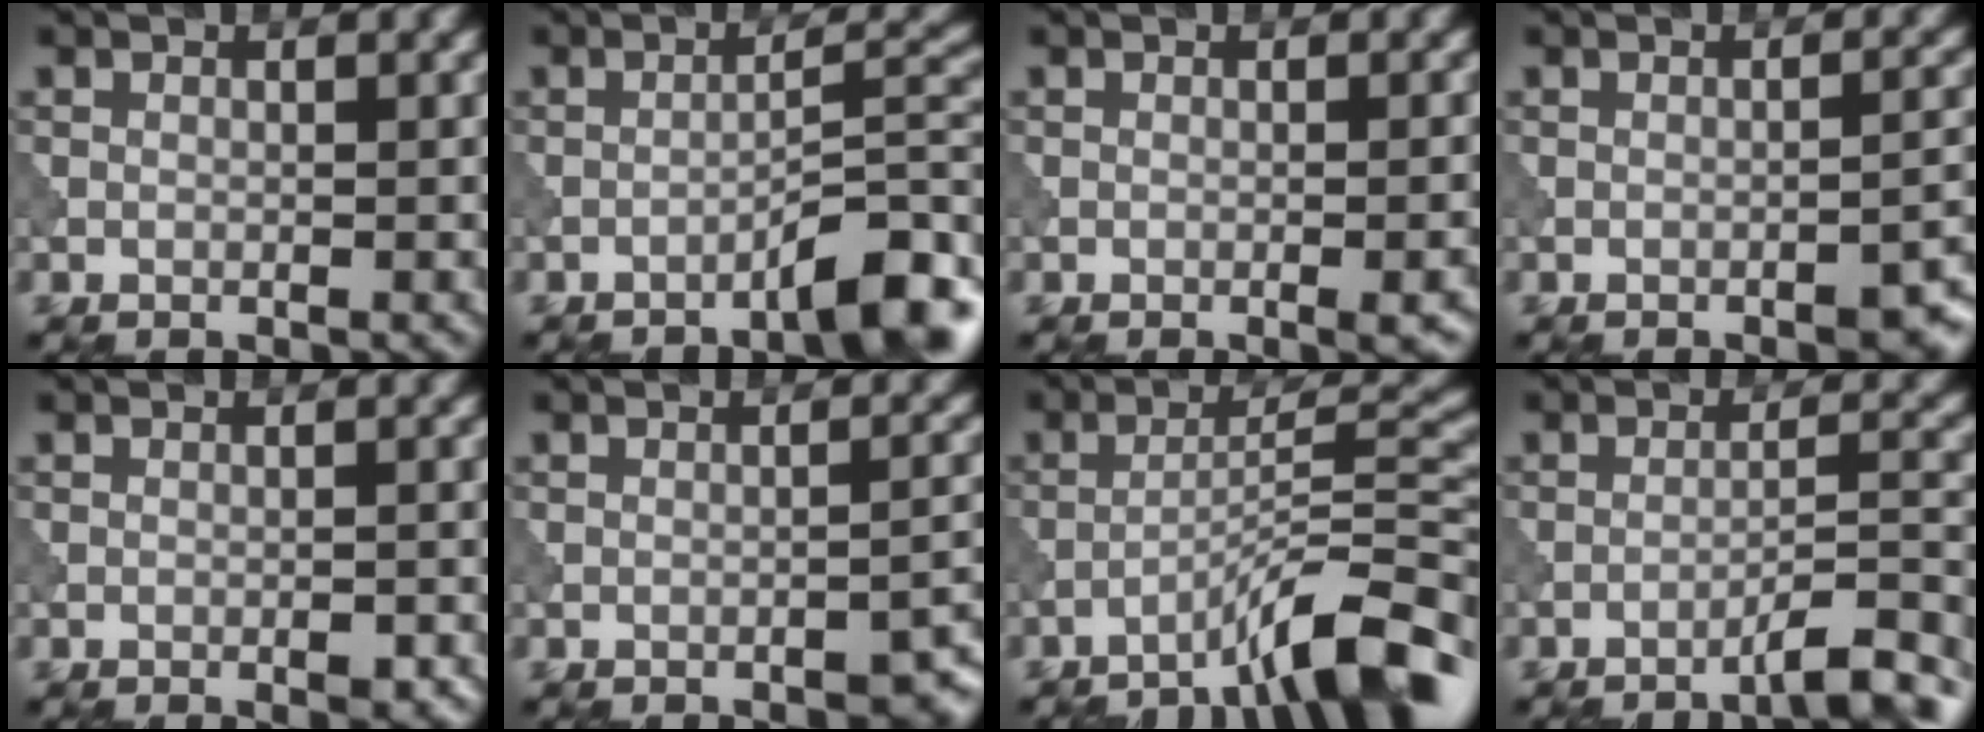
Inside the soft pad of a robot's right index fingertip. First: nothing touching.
{"total": 5.0, "force": [-3.3, 0.6, 3.7], "torque": [-0.050, 0.020, -0.054]}
{"total": 1.8, "force": [-0.8, 0.4, 1.6], "torque": [-0.020, -0.001, -0.011]}
{"total": 3.4, "force": [-2.2, 0.8, 2.4], "torque": [-0.030, 0.006, -0.032]}
{"total": 1.3, "force": [-0.6, 0.4, 1.0], "torque": [-0.016, 0.000, -0.009]}
{"total": 2.8, "force": [-2.0, 0.7, 1.8], "torque": [-0.023, 0.008, -0.028]}
{"total": 7.7, "force": [-5.2, 0.8, 5.7], "torque": [-0.081, 0.020, -0.091]}
{"total": 5.4, "force": [-4.1, 0.7, 3.4], "torque": [-0.040, 0.018, -0.064]}